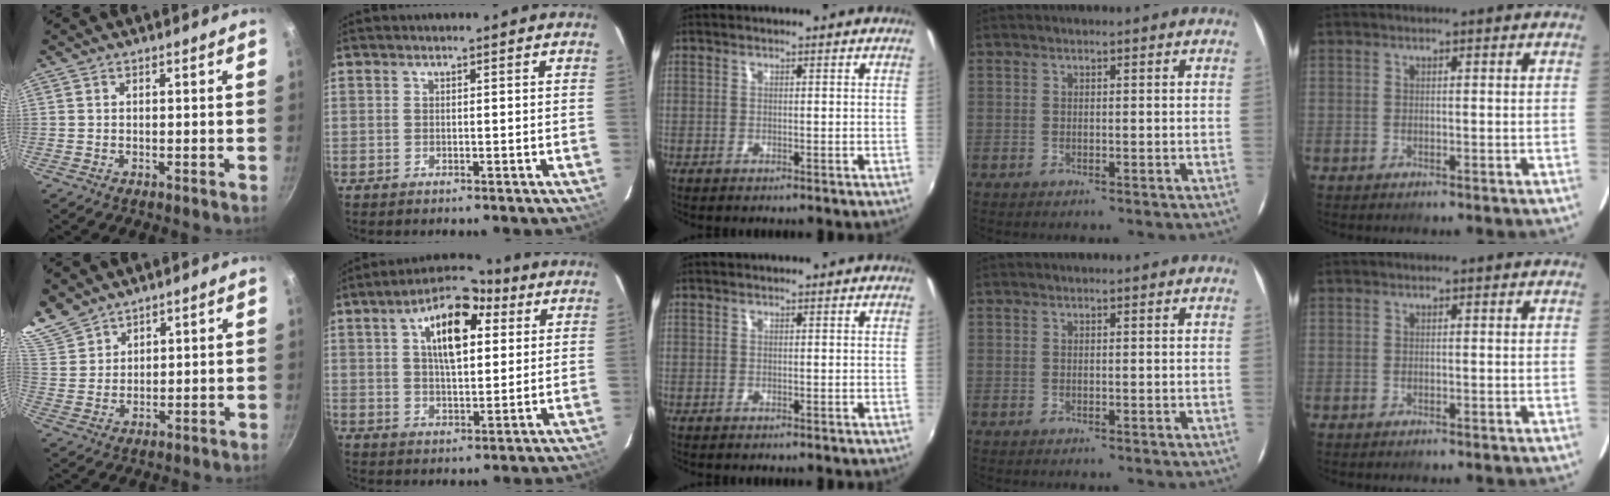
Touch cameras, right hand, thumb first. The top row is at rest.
{"thumb": {"total": 9.2, "force": [7.9, 4.3, 2.1], "torque": [-0.034, -0.011, 0.172]}, "index": {"total": 13.2, "force": [4.6, 6.1, 10.8], "torque": [-0.176, 0.031, 0.071]}}